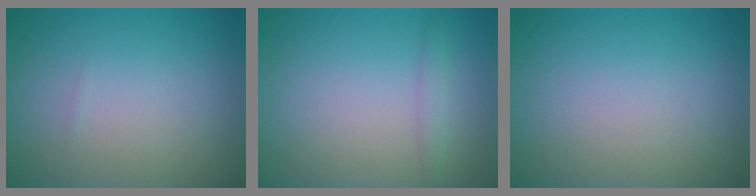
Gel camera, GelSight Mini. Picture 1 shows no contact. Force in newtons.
{"total": 1.1, "press": 1.0, "slide": 0.1}
{"total": 0.0}